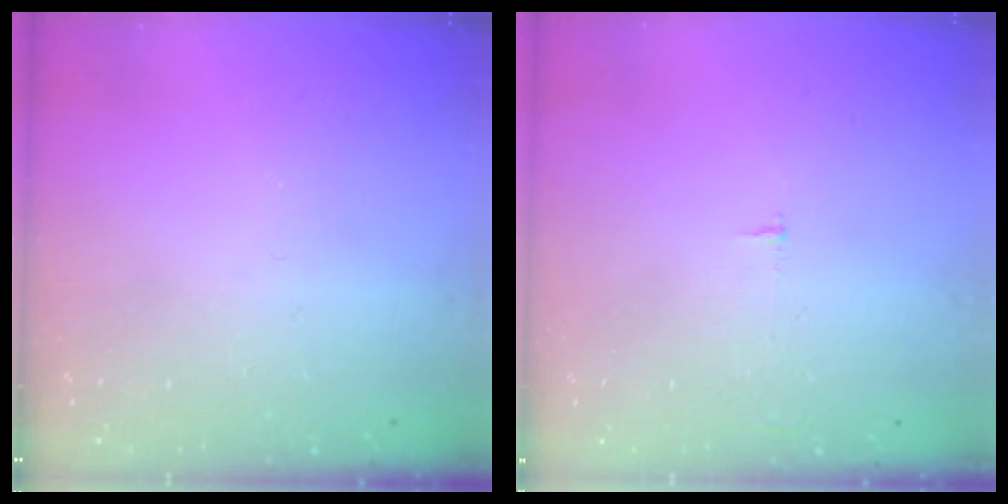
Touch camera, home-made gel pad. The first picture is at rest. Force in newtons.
{"total": 2.5, "press": 2.5, "slide": 0.2}